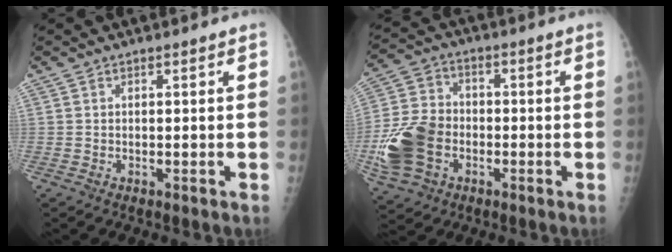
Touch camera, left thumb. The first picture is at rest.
{"total": 14.0, "force": [-3.7, 10.5, 8.5], "torque": [-0.164, 0.019, -0.071]}